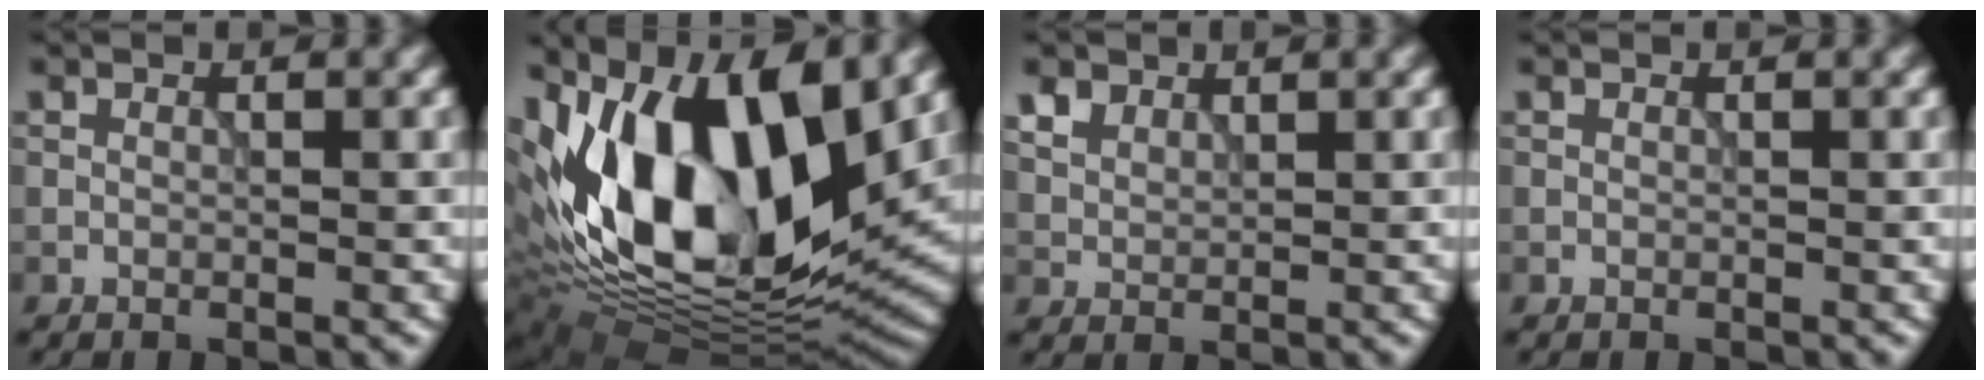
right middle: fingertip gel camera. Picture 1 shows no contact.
{"total": 15.3, "force": [2.7, 8.4, 12.5], "torque": [-0.222, -0.004, 0.032]}
{"total": 2.2, "force": [1.4, 1.4, 0.9], "torque": [-0.030, 0.001, 0.031]}
{"total": 0.0}